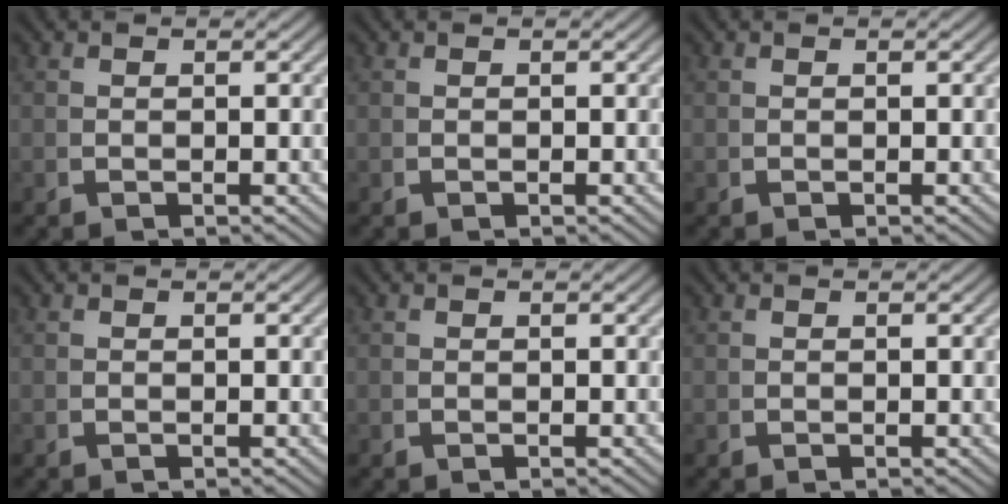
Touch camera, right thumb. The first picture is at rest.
{"total": 0.0}
{"total": 0.0}
{"total": 0.0}
{"total": 0.0}
{"total": 0.0}